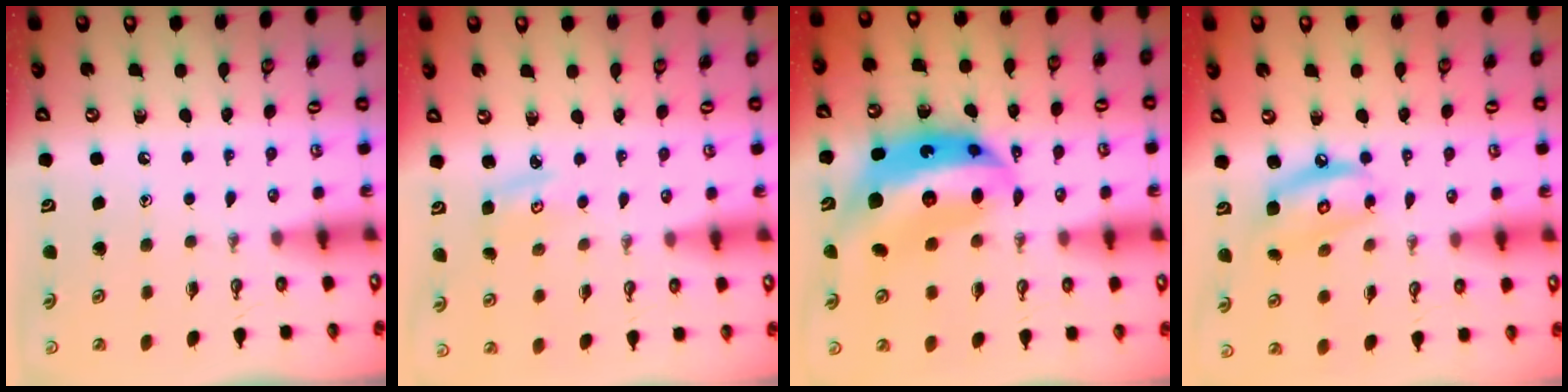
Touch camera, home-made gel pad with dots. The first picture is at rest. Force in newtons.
{"total": 2.7, "press": 2.7, "slide": 0.4}
{"total": 16.1, "press": 16.0, "slide": 1.5}
{"total": 9.2, "press": 9.2, "slide": 0.8}